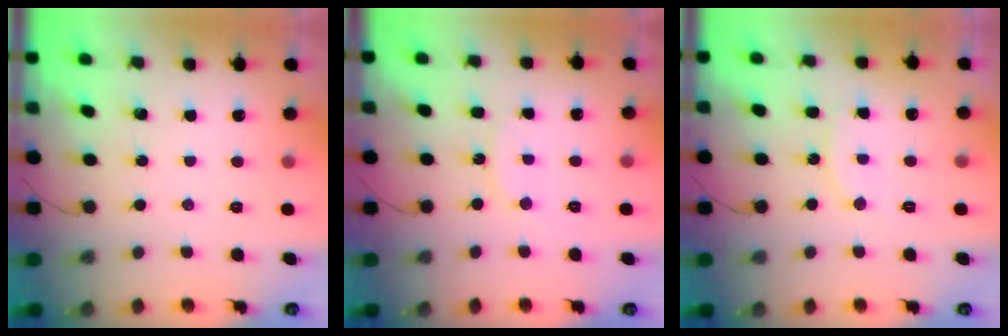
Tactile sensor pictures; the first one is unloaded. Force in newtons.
{"total": 8.9, "press": 8.9, "slide": 0.5}
{"total": 7.7, "press": 7.7, "slide": 0.3}